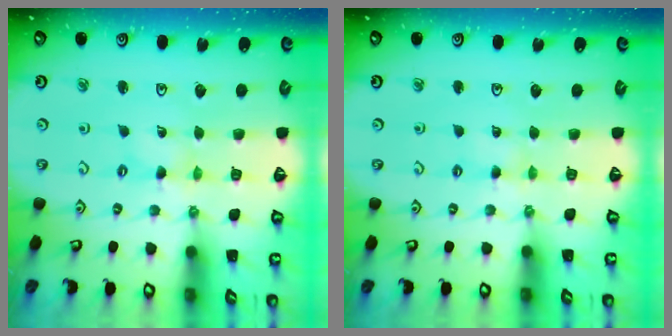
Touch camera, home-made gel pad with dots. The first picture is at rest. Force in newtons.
{"total": 2.8, "press": 2.8, "slide": 0.3}